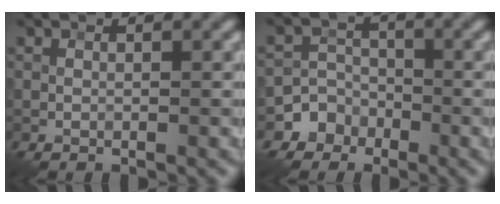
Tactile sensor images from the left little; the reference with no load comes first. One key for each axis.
{"total": 3.6, "fx": -2.1, "fy": 2.9, "fz": -0.1, "tx": 0.040, "ty": 0.006, "tz": -0.050}